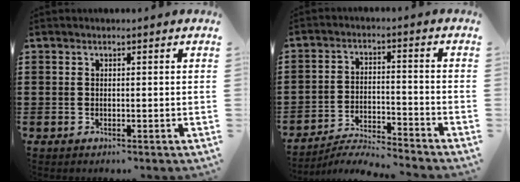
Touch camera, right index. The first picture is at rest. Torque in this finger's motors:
{"motor_torque": [1.18, 0.96, 0.01, 0.00]}